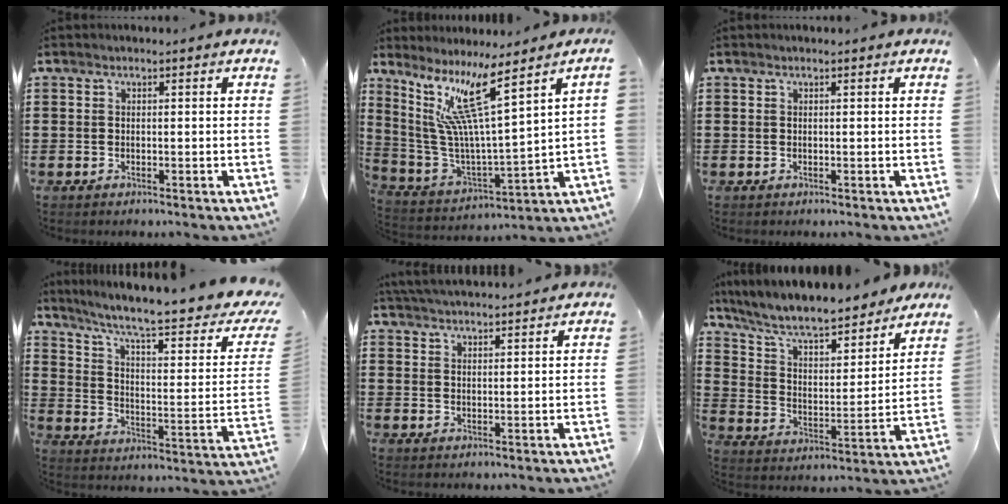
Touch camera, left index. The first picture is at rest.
{"total": 11.3, "force": [7.4, -0.1, 8.6], "torque": [-0.197, -0.052, 0.118]}
{"total": 0.0}
{"total": 9.9, "force": [6.9, 1.5, 7.0], "torque": [-0.133, -0.051, 0.105]}
{"total": 3.6, "force": [3.6, -0.2, 0.5], "torque": [-0.020, -0.009, 0.065]}
{"total": 8.4, "force": [7.7, 0.9, 3.1], "torque": [-0.095, -0.058, 0.130]}